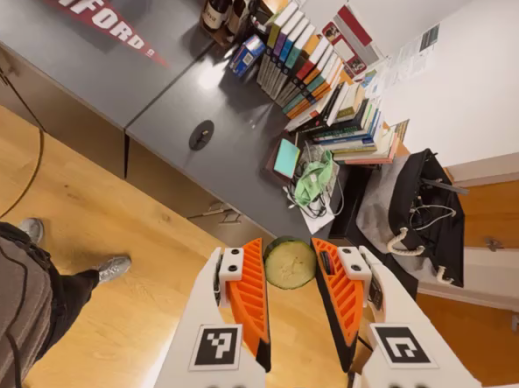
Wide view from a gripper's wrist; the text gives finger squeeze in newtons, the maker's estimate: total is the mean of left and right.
{"total": 7.2, "left": 6.9, "right": 7.4}